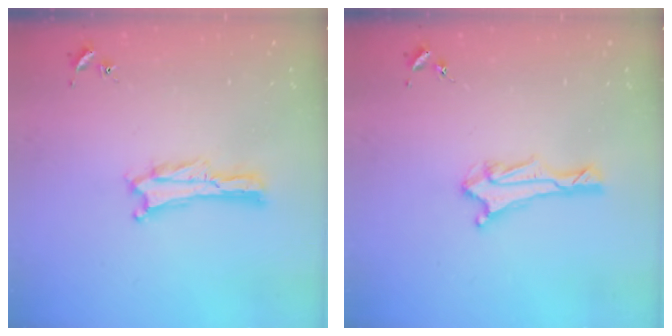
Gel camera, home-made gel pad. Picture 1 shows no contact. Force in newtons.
{"total": 2.9, "press": 2.8, "slide": 0.7}